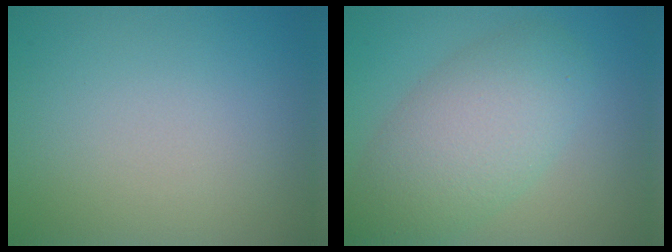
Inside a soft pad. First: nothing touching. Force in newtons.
{"total": 6.9, "press": 6.9, "slide": 0.2}